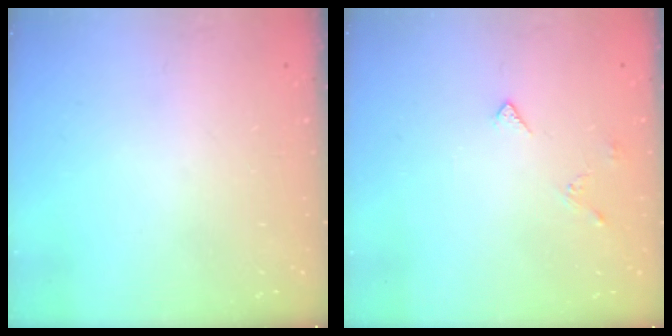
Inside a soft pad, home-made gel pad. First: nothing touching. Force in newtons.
{"total": 4.7, "press": 4.6, "slide": 0.8}